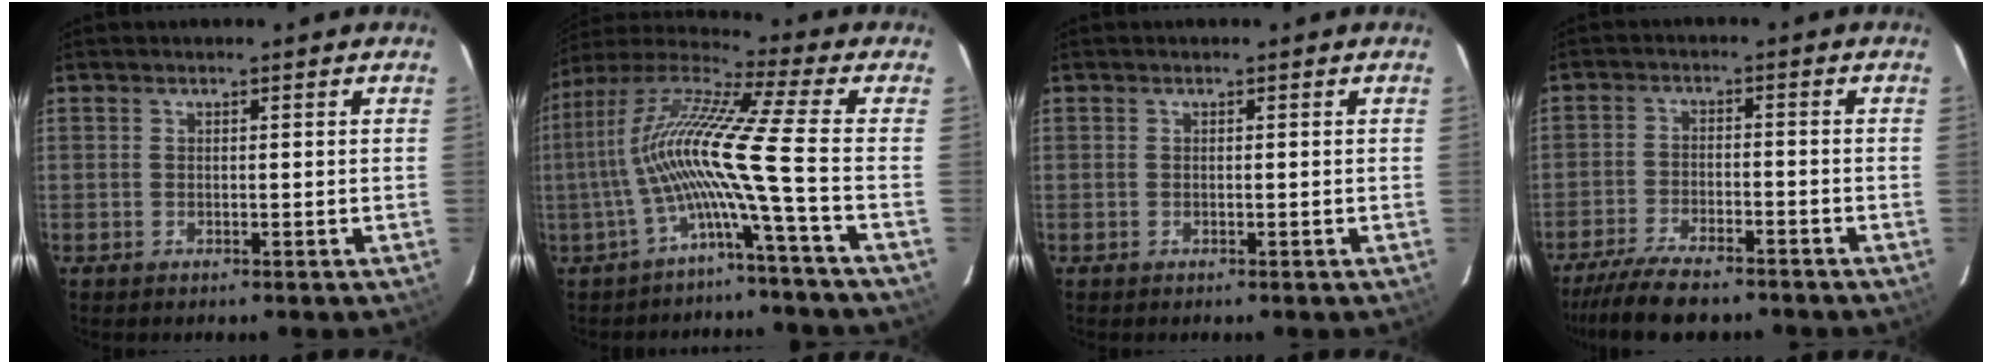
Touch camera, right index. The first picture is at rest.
{"total": 12.4, "force": [-3.5, -2.4, 11.7], "torque": [-0.207, -0.002, -0.069]}
{"total": 0.0}
{"total": 11.5, "force": [-9.7, 2.9, 5.4], "torque": [-0.129, -0.022, -0.164]}